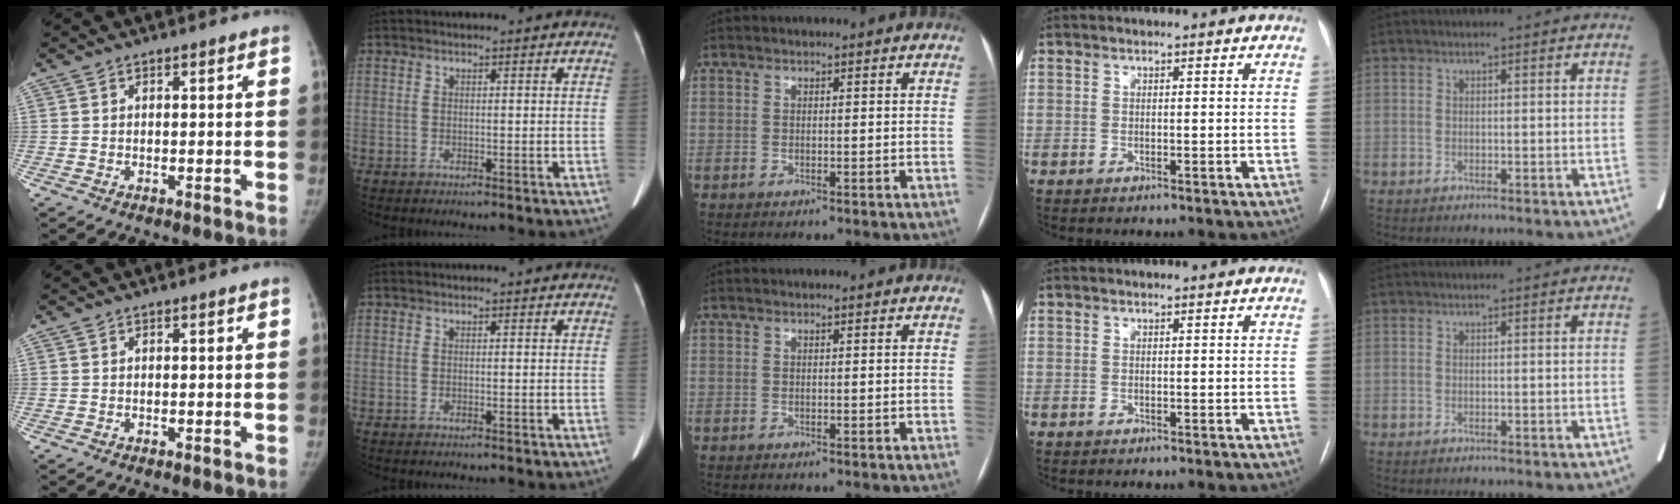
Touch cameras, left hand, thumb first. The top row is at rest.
{}